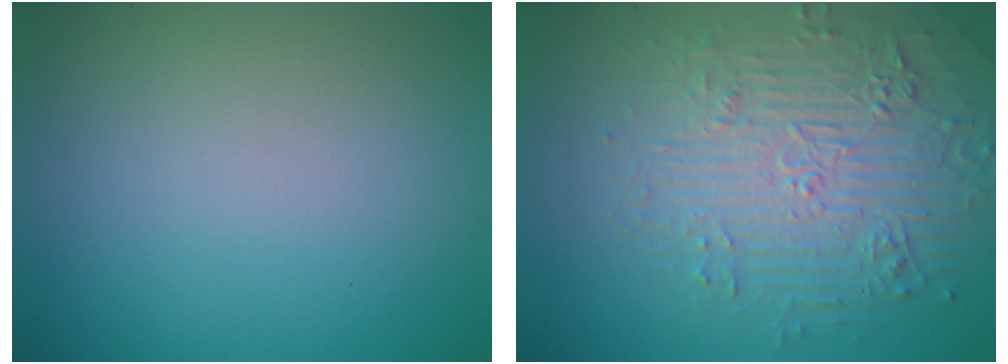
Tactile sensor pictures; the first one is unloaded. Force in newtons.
{"total": 5.6, "press": 4.6, "slide": 3.1}